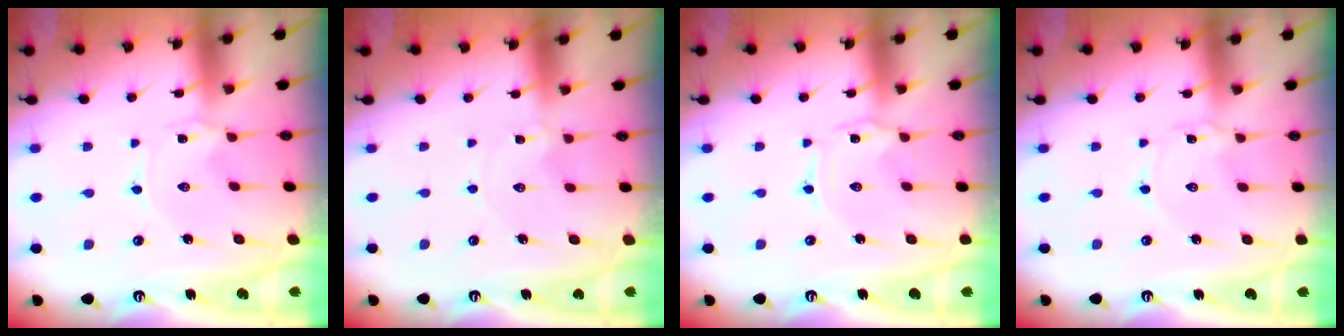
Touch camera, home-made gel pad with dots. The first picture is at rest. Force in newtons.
{"total": 0.0}
{"total": 1.0, "press": 1.0, "slide": 0.1}
{"total": 1.9, "press": 1.8, "slide": 0.3}